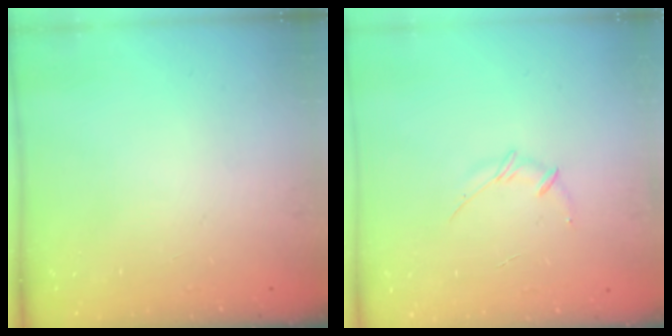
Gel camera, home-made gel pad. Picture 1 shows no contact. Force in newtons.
{"total": 4.6, "press": 4.5, "slide": 1.1}